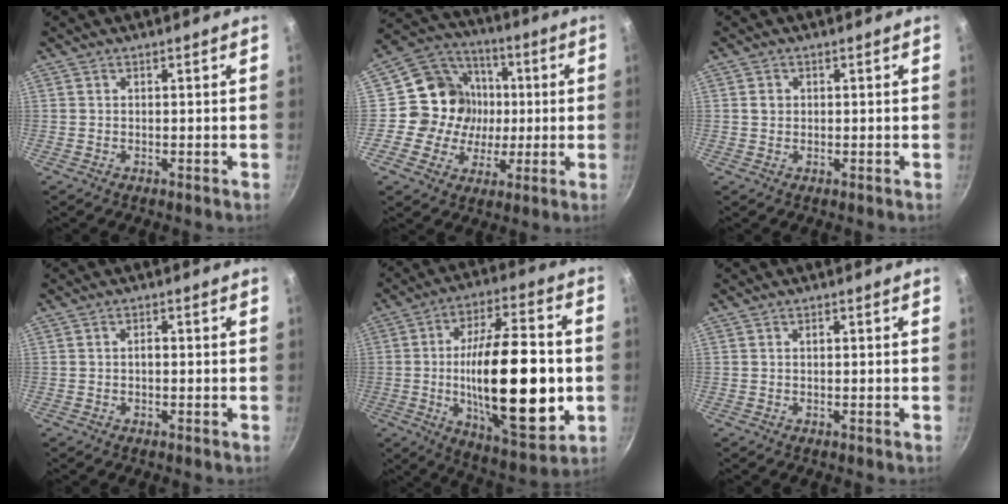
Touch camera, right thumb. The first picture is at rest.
{"total": 14.8, "force": [0.0, 13.5, 6.2], "torque": [-0.053, 0.030, 0.004]}
{"total": 1.6, "force": [0.3, 1.4, 0.6], "torque": [-0.006, 0.002, 0.005]}
{"total": 1.2, "force": [-0.2, 0.8, 0.9], "torque": [-0.011, 0.003, -0.004]}
{"total": 26.4, "force": [-2.5, 10.1, 24.2], "torque": [-0.379, 0.004, -0.027]}
{"total": 0.6, "force": [0.1, 0.4, 0.5], "torque": [-0.007, 0.001, 0.002]}